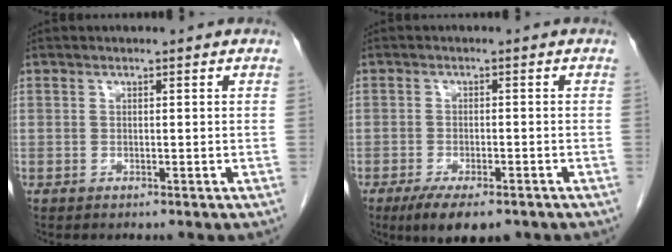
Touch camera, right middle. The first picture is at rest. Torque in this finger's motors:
{"motor_torque": [1.06, -0.69, 0.18, 0.12]}